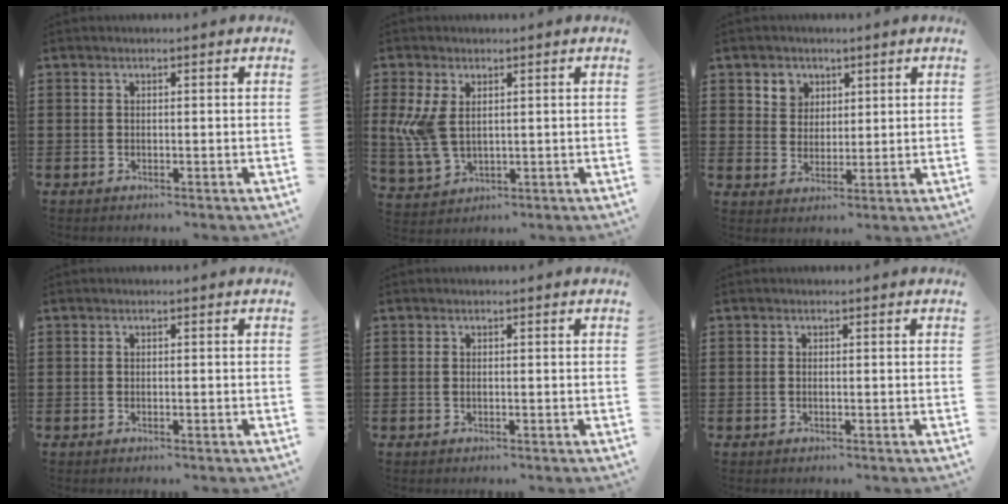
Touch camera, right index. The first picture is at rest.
{"total": 6.2, "force": [1.0, 3.8, 4.9], "torque": [-0.126, -0.001, 0.014]}
{"total": 3.8, "force": [2.0, 3.2, 0.1], "torque": [-0.021, 0.013, 0.037]}
{"total": 0.0}
{"total": 0.0}
{"total": 0.0}